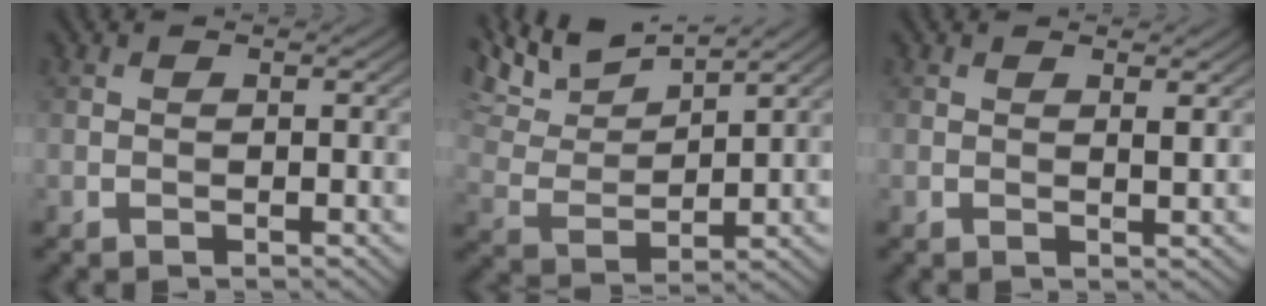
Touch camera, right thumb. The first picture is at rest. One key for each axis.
{"total": 9.2, "fx": 7.3, "fy": 2.2, "fz": 5.1, "tx": -0.121, "ty": 0.009, "tz": 0.133}
{"total": 1.1, "fx": 0.6, "fy": 0.1, "fz": 0.9, "tx": -0.016, "ty": -0.002, "tz": 0.009}